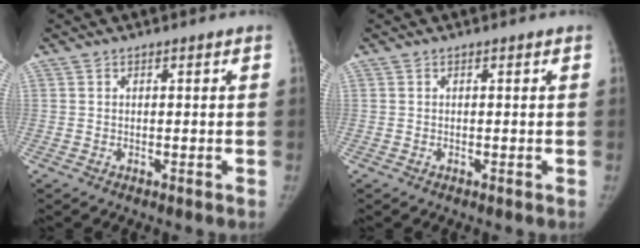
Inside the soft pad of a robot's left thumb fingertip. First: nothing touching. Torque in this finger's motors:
{"motor_torque": [0.13, -0.03, -0.22, 0.06, 0.05]}